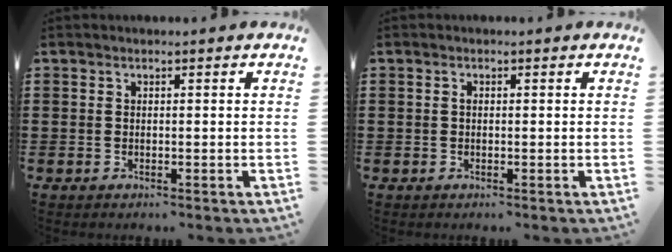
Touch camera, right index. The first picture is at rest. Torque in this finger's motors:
{"motor_torque": [0.30, 0.24, 0.10, 0.03]}